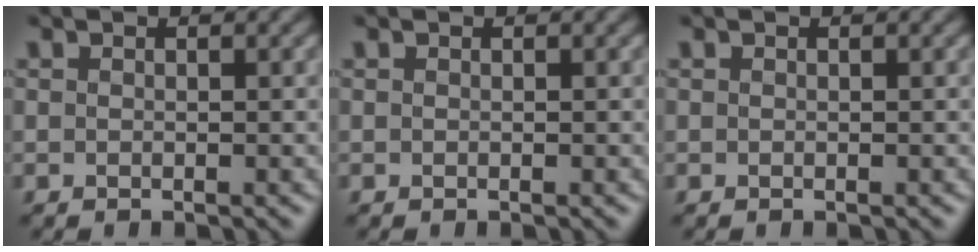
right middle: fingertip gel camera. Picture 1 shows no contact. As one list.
[{"total": 0.0}, {"total": 0.0}]